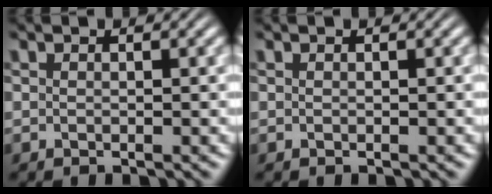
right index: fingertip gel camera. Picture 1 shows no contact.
{"total": 0.0}